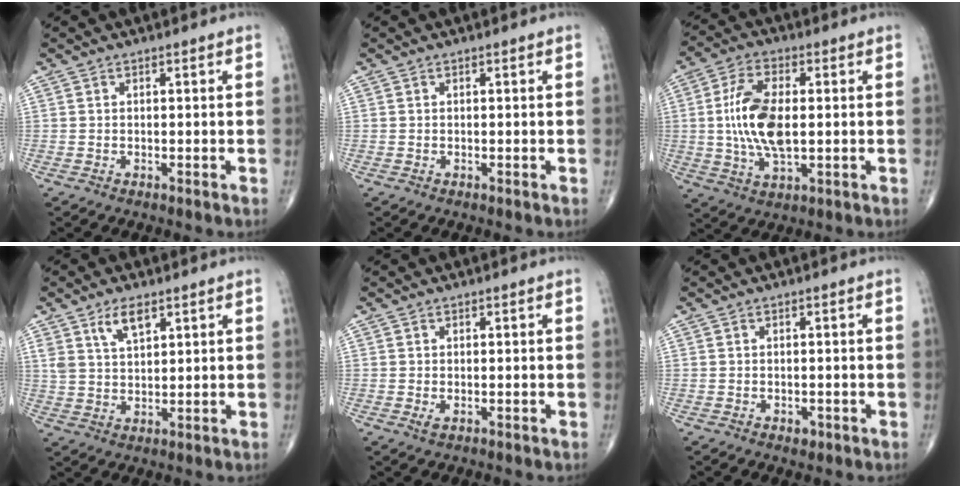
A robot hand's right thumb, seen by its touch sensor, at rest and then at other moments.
{"total": 0.0}
{"total": 12.3, "force": [0.3, 5.8, 10.9], "torque": [-0.216, 0.000, 0.006]}
{"total": 5.5, "force": [3.3, 2.4, 3.7], "torque": [-0.060, -0.019, 0.065]}
{"total": 0.9, "force": [-0.1, 0.4, 0.7], "torque": [-0.013, 0.000, -0.001]}
{"total": 1.1, "force": [-0.5, 0.8, 0.7], "torque": [-0.005, 0.001, -0.005]}